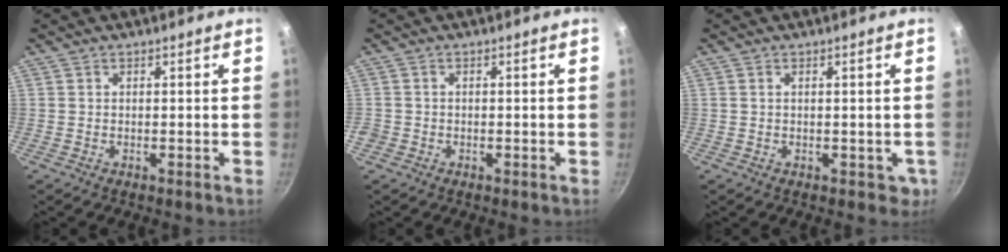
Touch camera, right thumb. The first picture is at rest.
{"total": 1.3, "force": [-0.7, 1.0, 0.3], "torque": [-0.009, 0.001, -0.012]}
{"total": 2.8, "force": [0.0, 1.9, 2.0], "torque": [-0.014, 0.001, 0.004]}